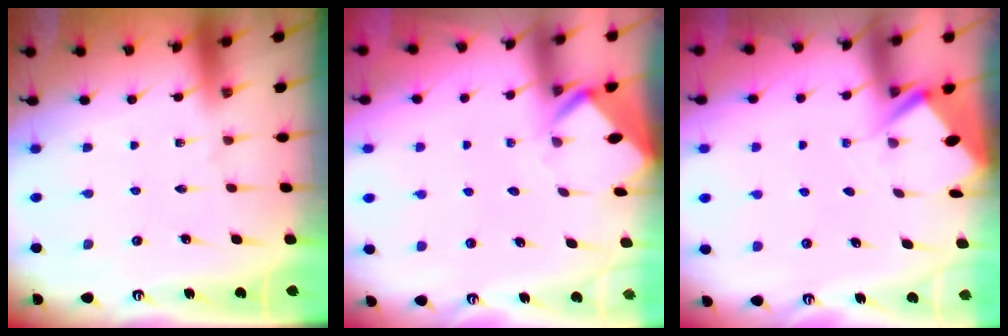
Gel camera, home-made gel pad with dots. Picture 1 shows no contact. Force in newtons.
{"total": 4.0, "press": 4.0, "slide": 0.3}
{"total": 3.0, "press": 2.9, "slide": 0.4}